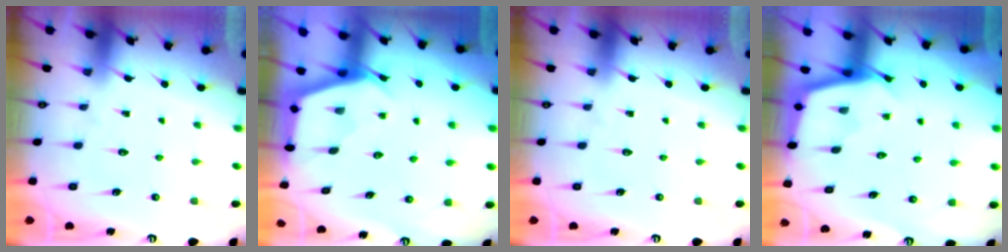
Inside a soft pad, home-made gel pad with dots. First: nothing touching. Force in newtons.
{"total": 2.5, "press": 2.5, "slide": 0.4}
{"total": 0.0}
{"total": 2.5, "press": 2.5, "slide": 0.2}